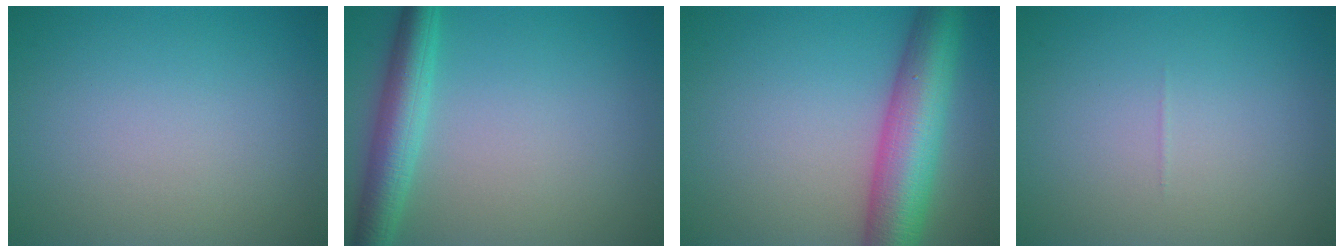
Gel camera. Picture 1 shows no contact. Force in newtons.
{"total": 4.3, "press": 4.3, "slide": 0.2}
{"total": 8.9, "press": 8.9, "slide": 0.3}
{"total": 0.0}